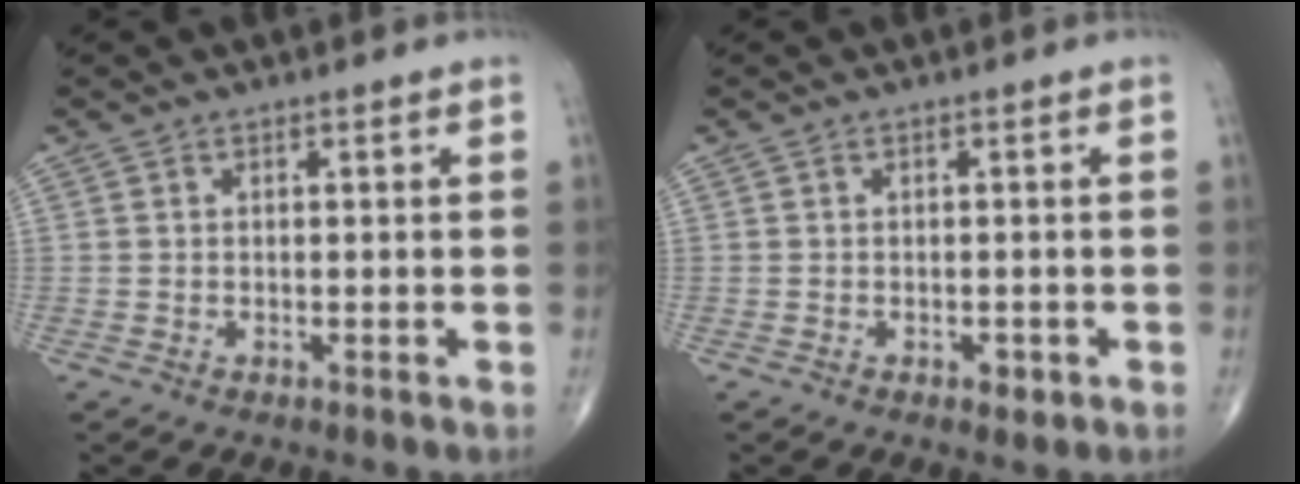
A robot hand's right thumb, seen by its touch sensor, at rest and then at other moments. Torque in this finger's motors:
{"motor_torque": [-0.17, 0.04, -0.13, -0.05, 0.00]}